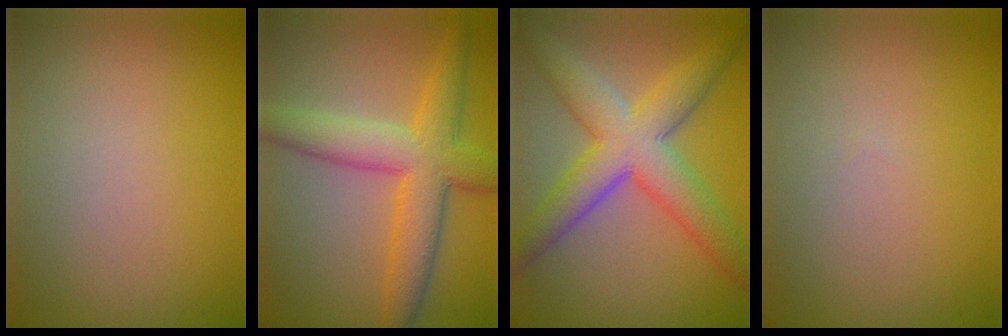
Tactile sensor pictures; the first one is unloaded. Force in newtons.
{"total": 7.2, "press": 7.2, "slide": 0.2}
{"total": 8.4, "press": 8.4, "slide": 0.5}
{"total": 0.0}